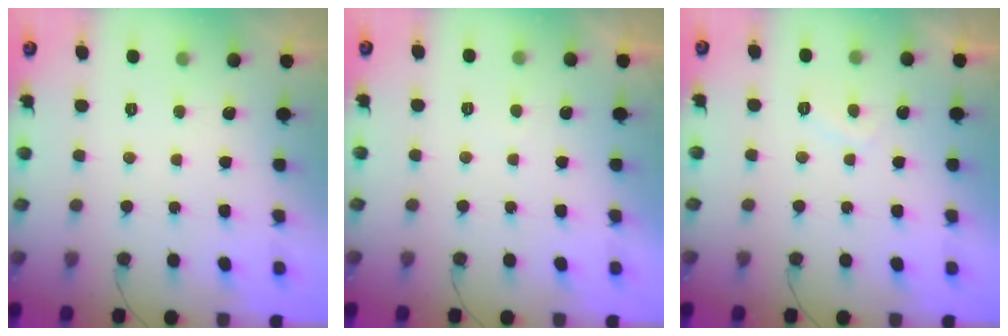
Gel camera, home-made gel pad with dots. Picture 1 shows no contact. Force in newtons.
{"total": 0.6, "press": 0.3, "slide": 0.5}
{"total": 2.1, "press": 2.0, "slide": 0.8}